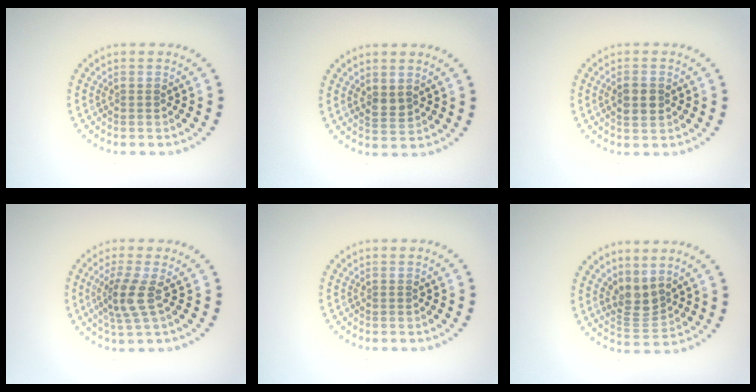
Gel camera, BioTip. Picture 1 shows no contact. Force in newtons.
{"total": 1.4, "press": 1.3, "slide": 0.5}
{"total": 2.1, "press": 2.1, "slide": 0.2}
{"total": 2.9, "press": 2.2, "slide": 1.9}
{"total": 0.0}
{"total": 2.7, "press": 2.0, "slide": 1.8}